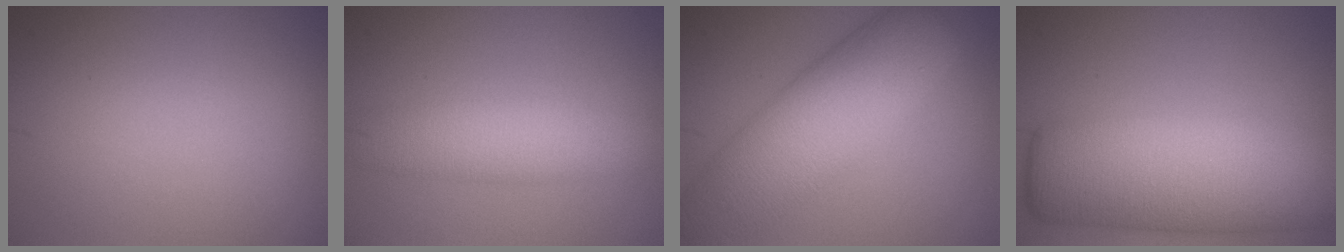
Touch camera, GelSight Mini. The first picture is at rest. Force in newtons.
{"total": 5.2, "press": 5.2, "slide": 0.1}
{"total": 9.5, "press": 9.5, "slide": 0.5}
{"total": 12.8, "press": 12.8, "slide": 0.9}